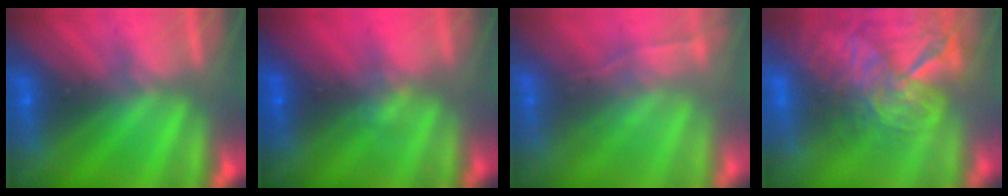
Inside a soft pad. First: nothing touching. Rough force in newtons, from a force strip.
{"total": 1.2}
{"total": 1.9}
{"total": 10.4}